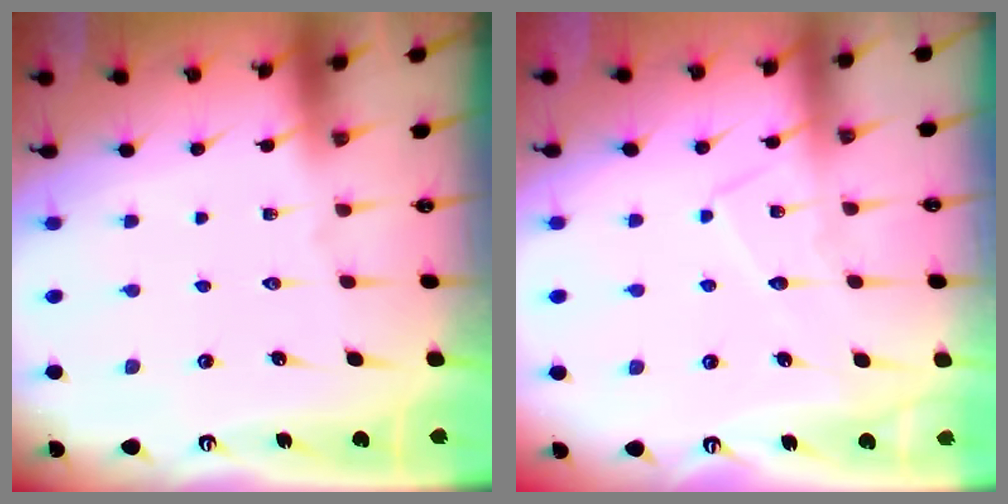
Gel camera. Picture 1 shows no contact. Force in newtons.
{"total": 7.0, "press": 7.0, "slide": 0.5}